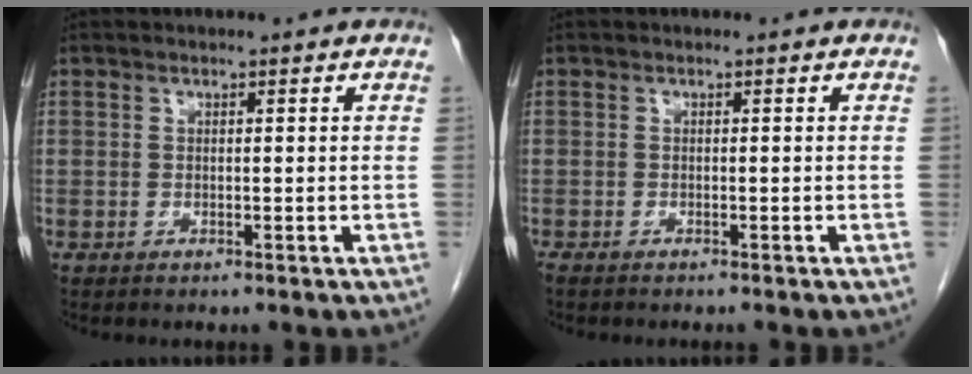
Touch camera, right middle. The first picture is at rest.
{"total": 1.9, "force": [-1.7, 0.2, 0.9], "torque": [-0.014, -0.004, -0.023]}